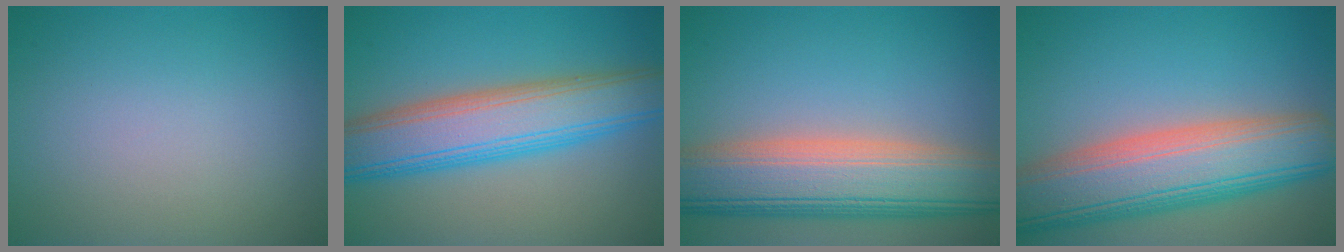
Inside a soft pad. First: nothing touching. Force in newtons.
{"total": 8.6, "press": 8.6, "slide": 0.1}
{"total": 11.1, "press": 11.0, "slide": 0.8}
{"total": 11.5, "press": 11.4, "slide": 1.0}